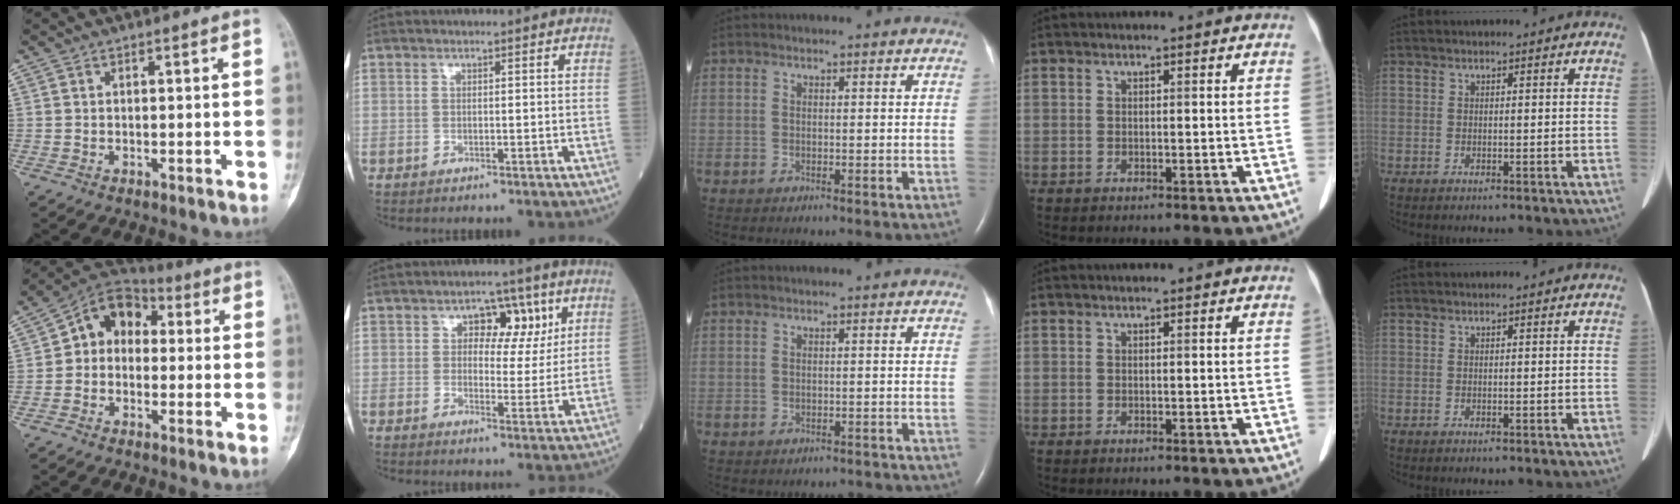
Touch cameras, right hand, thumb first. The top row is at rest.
{"thumb": {"total": 9.8, "force": [0.5, 7.7, 6.0], "torque": [-0.064, 0.036, -0.011]}, "index": {"total": 6.7, "force": [2.6, 3.9, 4.7], "torque": [-0.054, 0.012, 0.035]}, "middle": {"total": 1.7, "force": [-1.4, 1.0, 0.2], "torque": [-0.005, 0.001, -0.016]}}